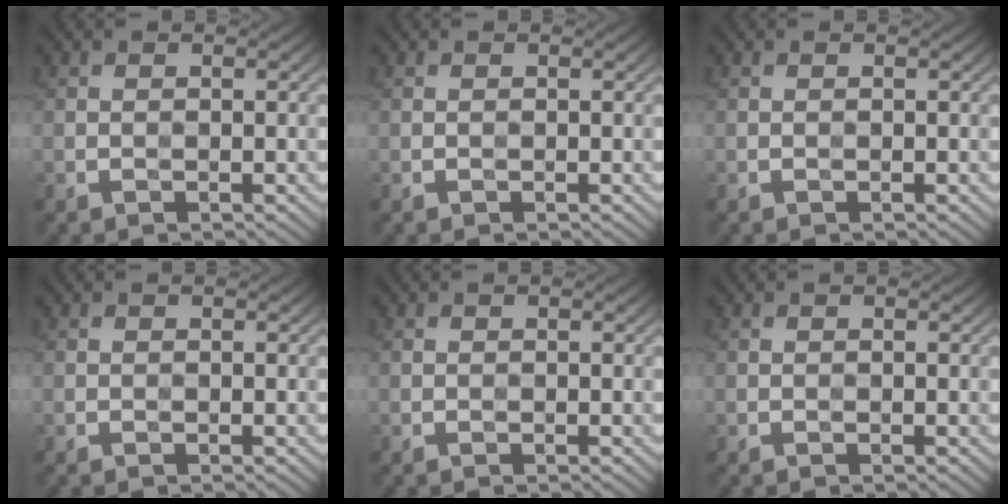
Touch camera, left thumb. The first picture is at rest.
{"total": 0.0}
{"total": 0.0}
{"total": 0.0}
{"total": 0.0}
{"total": 0.0}